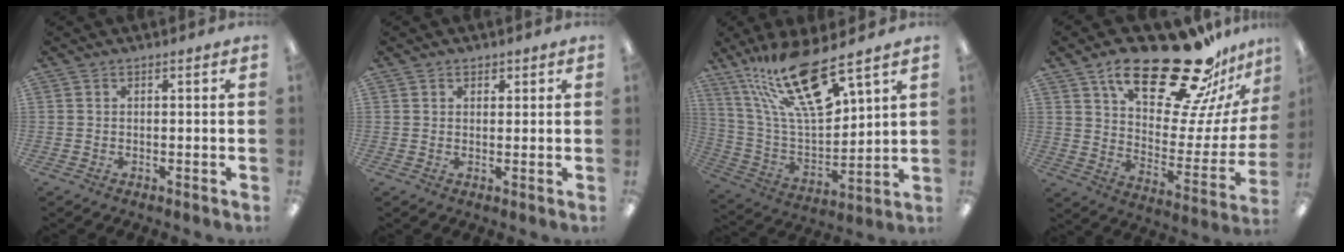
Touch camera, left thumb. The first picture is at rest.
{"total": 1.5, "force": [1.0, 1.1, 0.1], "torque": [0.004, -0.001, 0.016]}
{"total": 20.8, "force": [13.9, 5.8, 14.3], "torque": [-0.281, -0.085, 0.236]}
{"total": 27.1, "force": [19.0, 9.4, 16.9], "torque": [-0.250, -0.125, 0.313]}